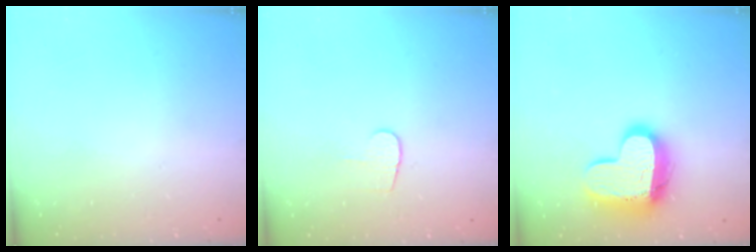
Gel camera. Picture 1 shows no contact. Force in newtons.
{"total": 5.1, "press": 5.1, "slide": 0.5}
{"total": 15.1, "press": 15.0, "slide": 1.2}